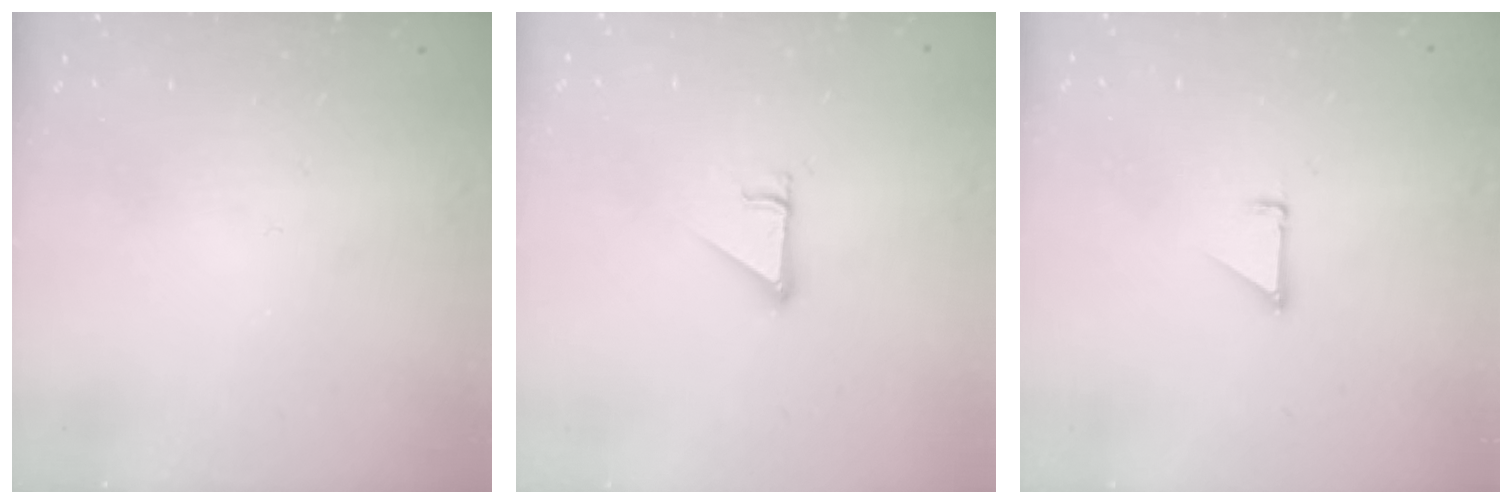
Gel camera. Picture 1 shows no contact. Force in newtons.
{"total": 2.5, "press": 2.5, "slide": 0.2}
{"total": 1.5, "press": 1.5, "slide": 0.1}